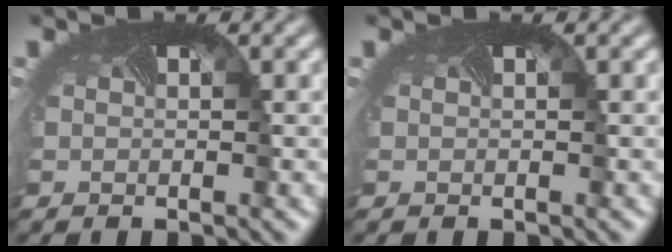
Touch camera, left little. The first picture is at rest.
{"total": 0.0}